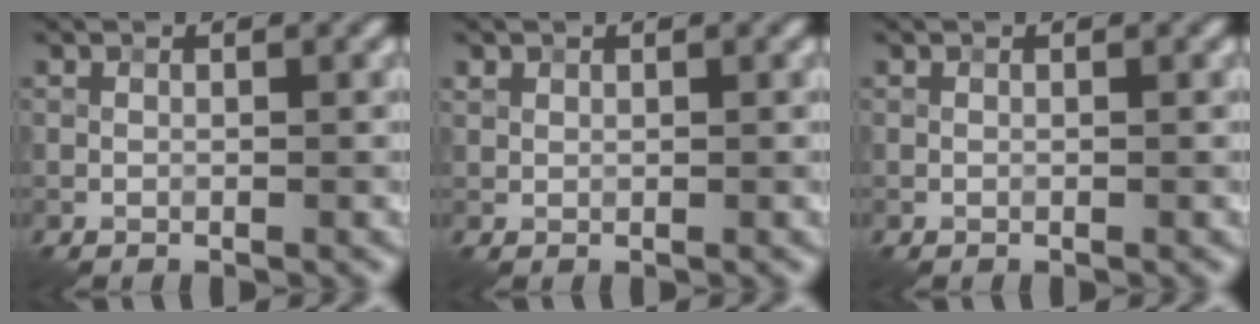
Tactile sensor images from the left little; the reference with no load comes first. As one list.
[{"total": 0.6, "force": [0.4, 0.4, 0.0], "torque": [0.001, 0.000, 0.009]}, {"total": 0.0}]